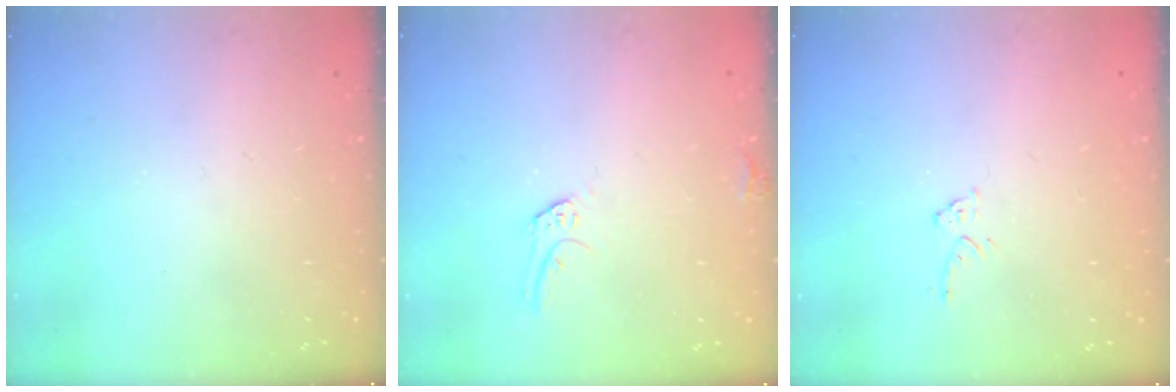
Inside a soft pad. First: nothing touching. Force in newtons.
{"total": 6.5, "press": 6.5, "slide": 0.4}
{"total": 3.1, "press": 3.1, "slide": 0.2}